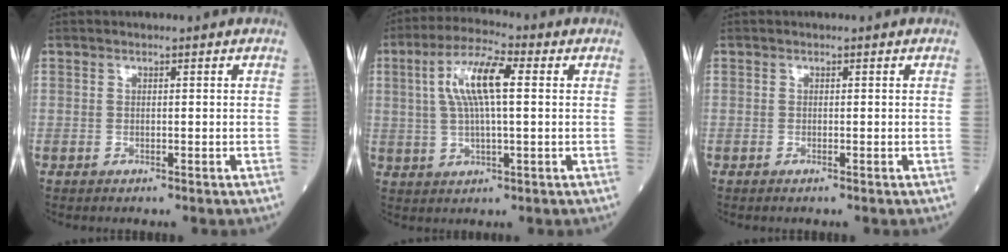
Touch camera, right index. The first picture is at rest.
{"total": 9.3, "force": [2.0, 1.9, 8.9], "torque": [-0.179, 0.018, 0.036]}
{"total": 0.0}